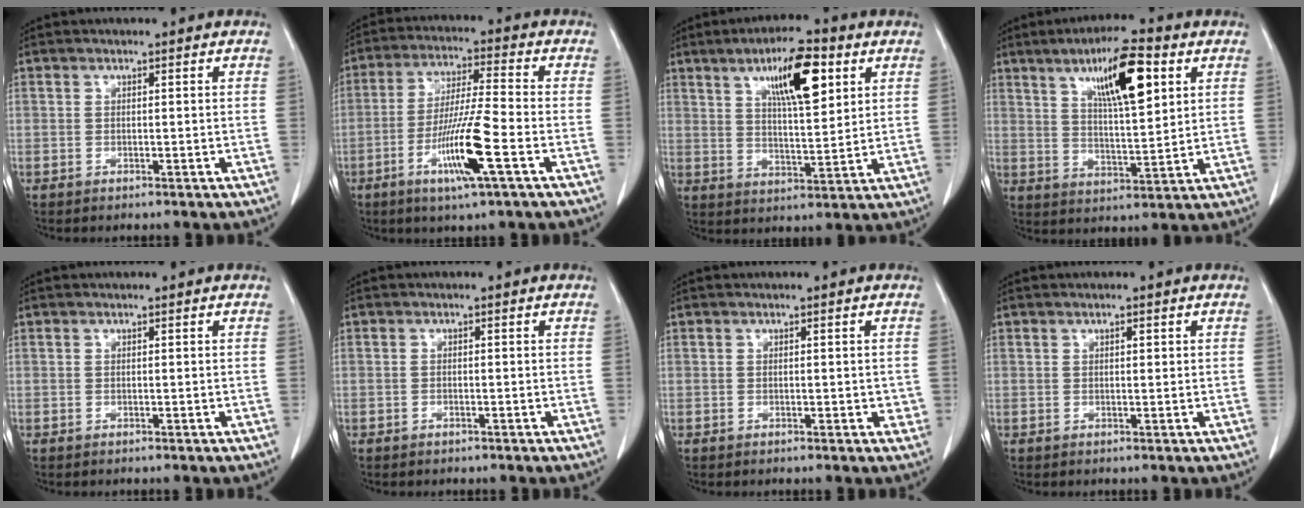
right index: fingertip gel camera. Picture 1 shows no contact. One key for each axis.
{"total": 11.4, "fx": -4.4, "fy": -0.1, "fz": 10.5, "tx": -0.205, "ty": -0.014, "tz": -0.082}
{"total": 11.1, "fx": 5.2, "fy": 2.5, "fz": 9.5, "tx": -0.163, "ty": 0.006, "tz": 0.088}
{"total": 12.1, "fx": 5.5, "fy": 2.2, "fz": 10.5, "tx": -0.181, "ty": 0.006, "tz": 0.094}
{"total": 0.0}
{"total": 0.6, "fx": -0.4, "fy": 0.4, "fz": 0.1, "tx": -0.003, "ty": 0.001, "tz": -0.004}
{"total": 1.3, "fx": -0.1, "fy": 0.8, "fz": 1.0, "tx": -0.008, "ty": 0.002, "tz": 0.001}
{"total": 0.8, "fx": 0.4, "fy": 0.2, "fz": 0.6, "tx": -0.013, "ty": 0.000, "tz": 0.006}